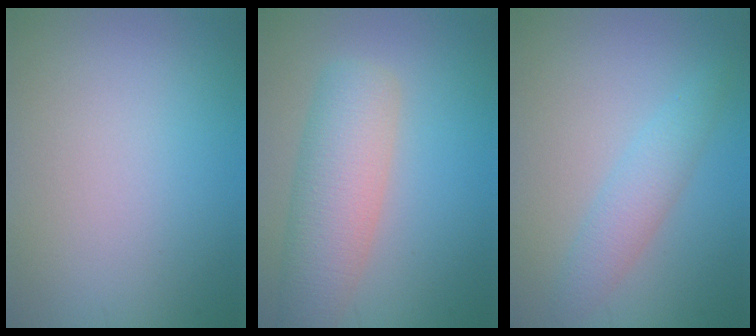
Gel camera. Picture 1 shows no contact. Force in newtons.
{"total": 6.2, "press": 6.2, "slide": 0.4}
{"total": 2.7, "press": 2.7, "slide": 0.1}